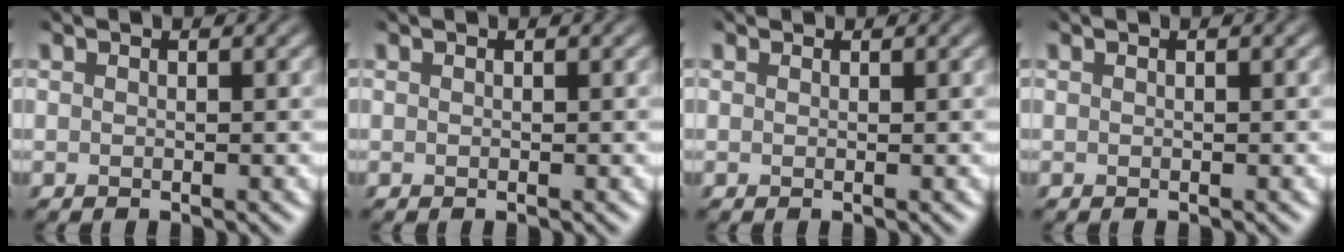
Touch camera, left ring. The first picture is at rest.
{"total": 0.0}
{"total": 1.1, "force": [-0.3, -0.5, -0.9], "torque": [0.003, 0.000, 0.001]}
{"total": 0.7, "force": [0.2, 0.3, 0.6], "torque": [-0.005, 0.007, -0.001]}